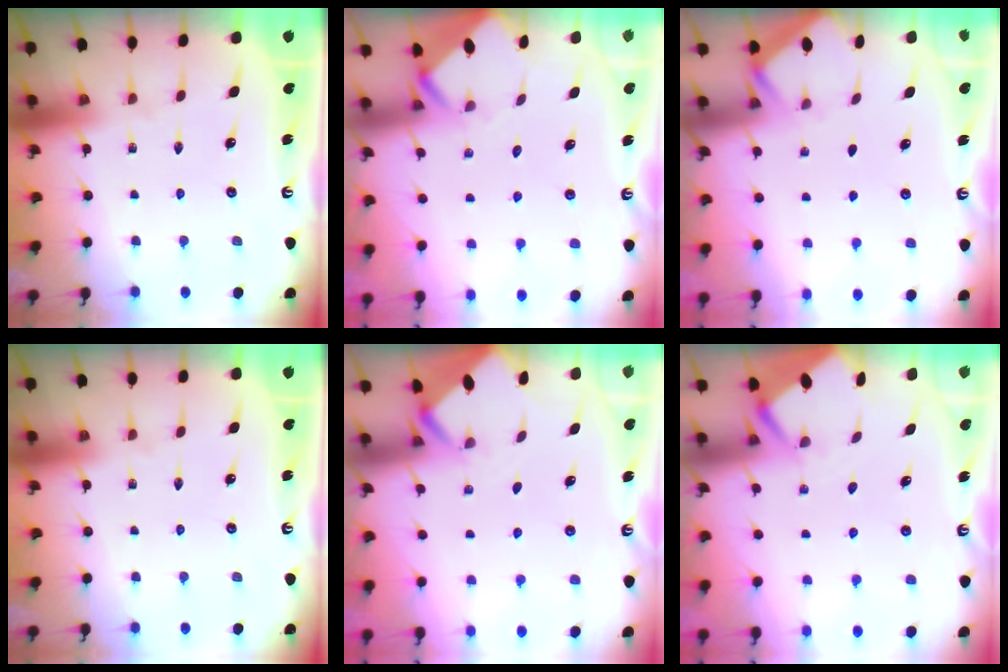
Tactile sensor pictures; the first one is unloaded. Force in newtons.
{"total": 3.5, "press": 3.5, "slide": 0.3}
{"total": 2.4, "press": 2.3, "slide": 0.4}
{"total": 0.0}
{"total": 2.0, "press": 2.0, "slide": 0.2}
{"total": 2.6, "press": 2.6, "slide": 0.3}